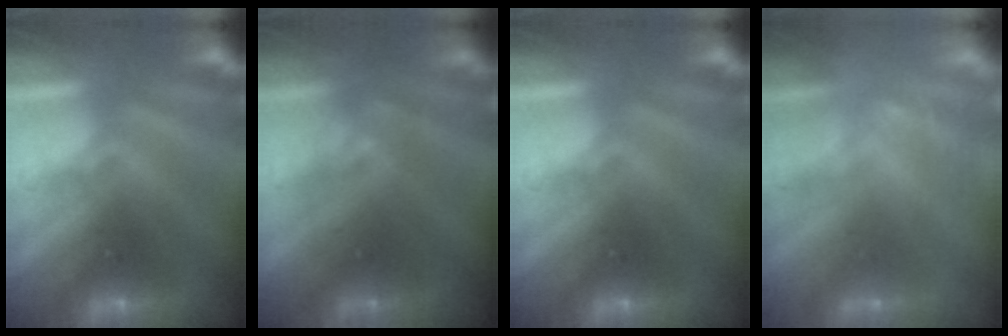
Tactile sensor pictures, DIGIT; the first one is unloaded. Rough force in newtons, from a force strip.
{"total": 2.3}
{"total": 0.0}
{"total": 1.5}